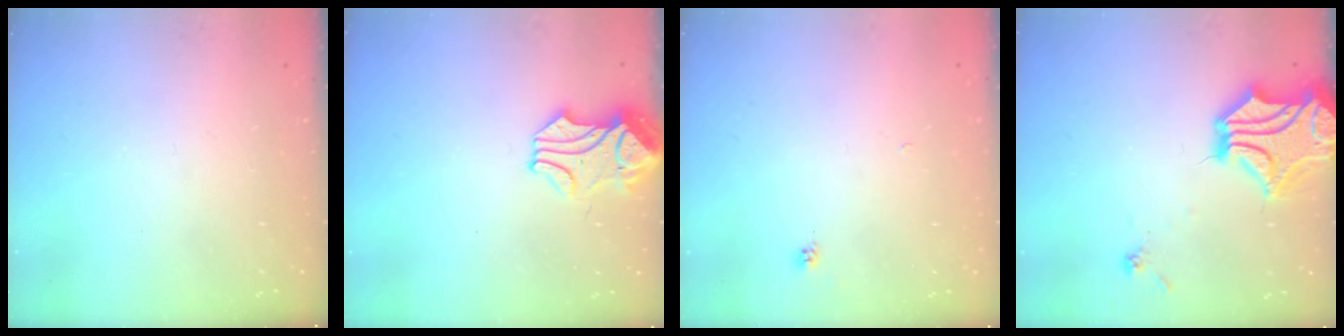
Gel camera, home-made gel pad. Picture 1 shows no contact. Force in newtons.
{"total": 0.0}
{"total": 1.9, "press": 1.9, "slide": 0.1}
{"total": 5.4, "press": 5.0, "slide": 1.9}